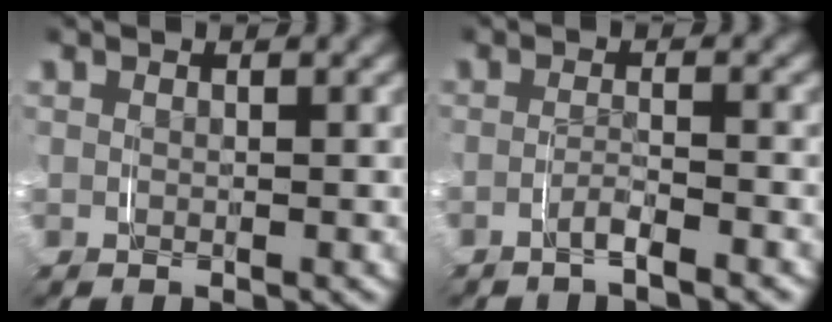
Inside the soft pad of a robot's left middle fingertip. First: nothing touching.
{"total": 1.7, "force": [-1.6, -0.2, 0.8], "torque": [-0.018, -0.002, -0.030]}